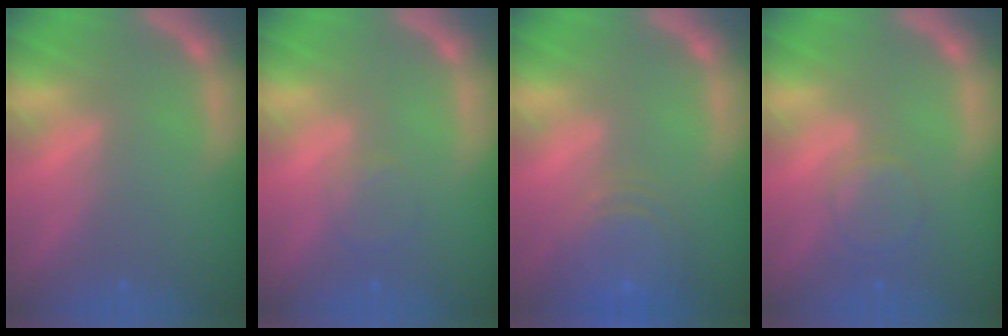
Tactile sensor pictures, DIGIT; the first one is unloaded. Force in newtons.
{"total": 2.0}
{"total": 6.9}
{"total": 3.5}